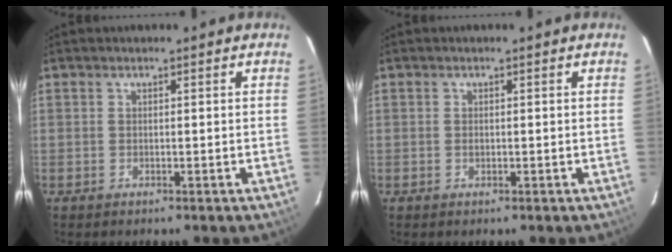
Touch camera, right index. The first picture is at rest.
{"total": 0.6, "force": [-0.1, 0.5, 0.3], "torque": [-0.004, -0.001, 0.000]}